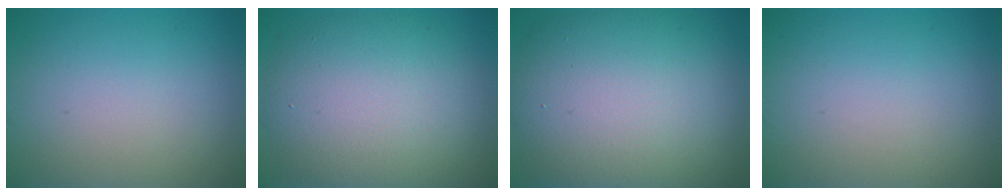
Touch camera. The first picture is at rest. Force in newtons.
{"total": 9.9, "press": 9.9, "slide": 0.3}
{"total": 13.6, "press": 13.6, "slide": 0.6}
{"total": 0.0}